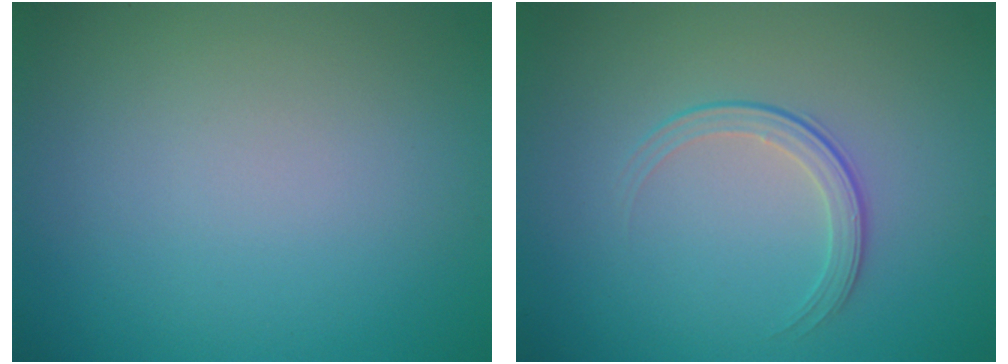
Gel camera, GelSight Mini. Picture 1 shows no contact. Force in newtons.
{"total": 1.9, "press": 1.3, "slide": 1.5}